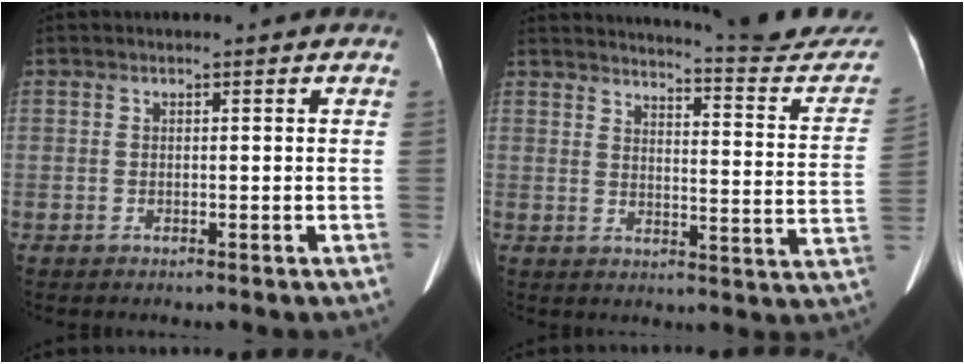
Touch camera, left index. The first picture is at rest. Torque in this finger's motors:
{"motor_torque": [-0.26, -1.22, 0.14, 0.09]}